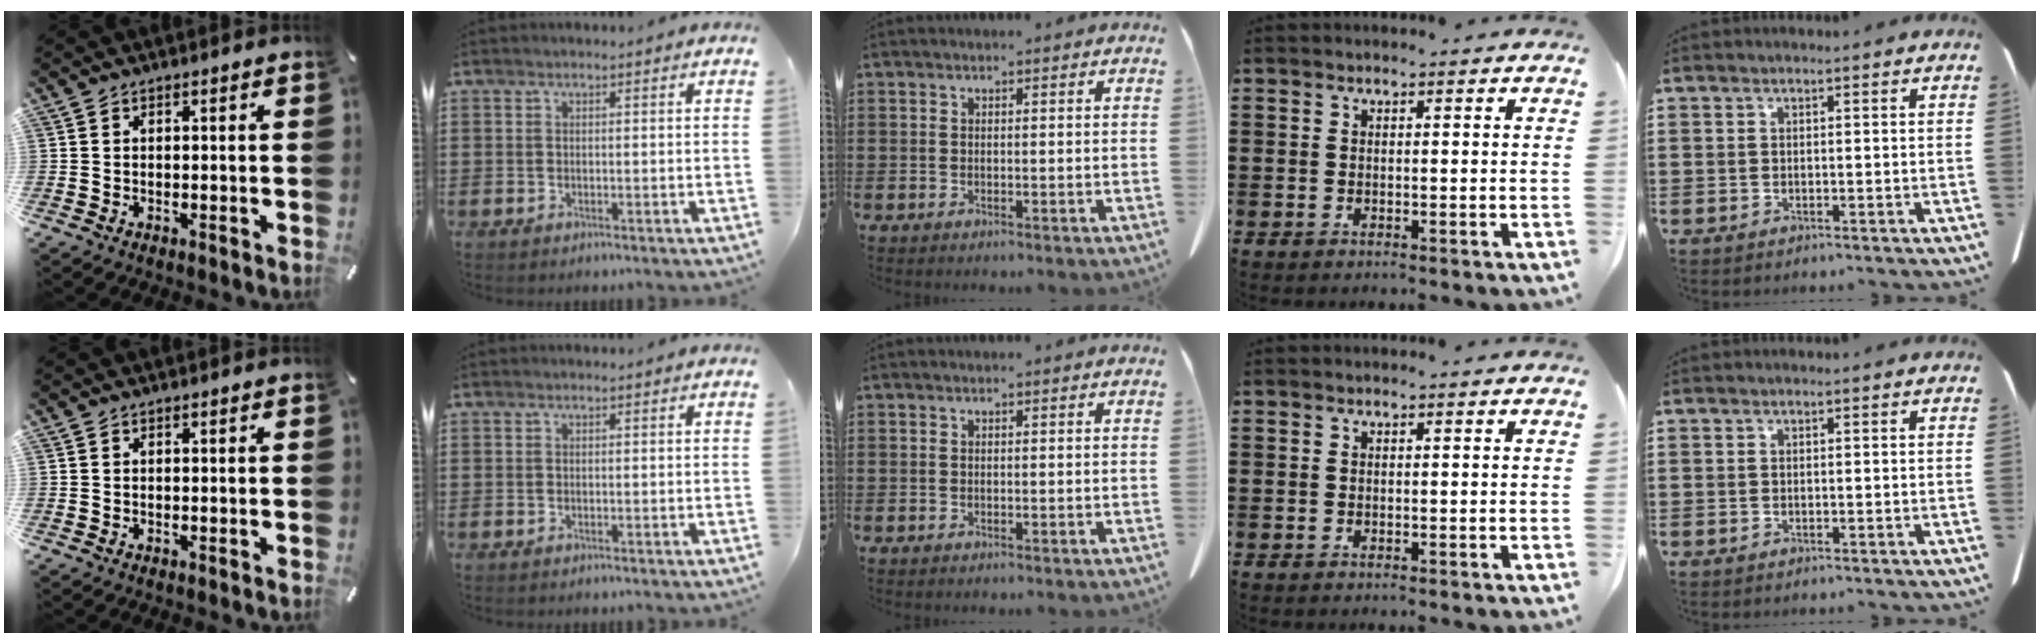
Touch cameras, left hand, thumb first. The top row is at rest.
{}